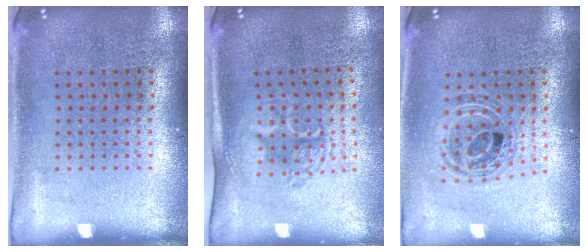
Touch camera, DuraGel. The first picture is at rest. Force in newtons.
{"total": 1.7, "press": 1.4, "slide": 1.0}
{"total": 0.7, "press": 0.7, "slide": 0.1}